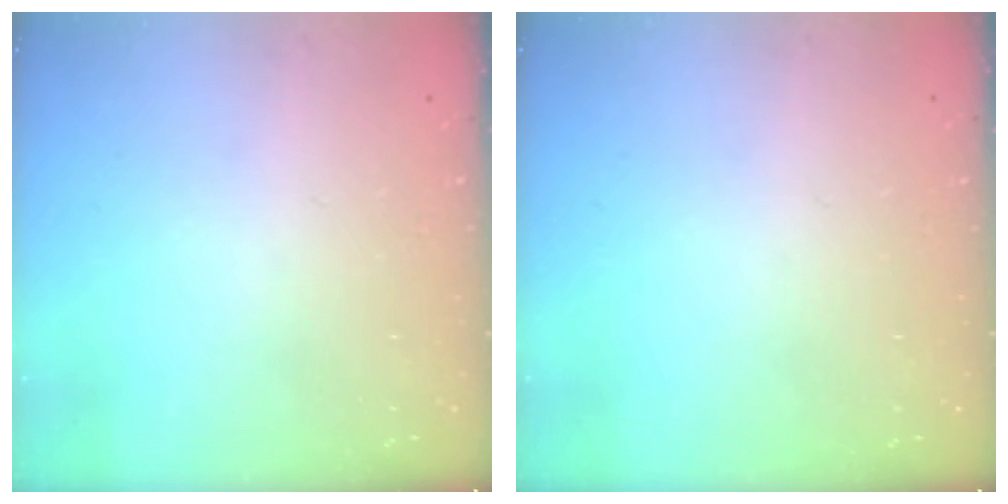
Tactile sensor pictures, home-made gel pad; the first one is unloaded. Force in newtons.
{"total": 0.0}